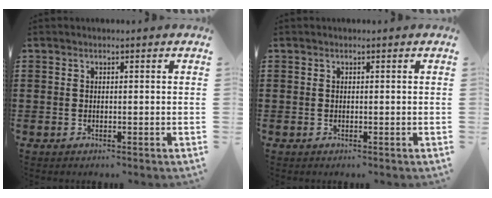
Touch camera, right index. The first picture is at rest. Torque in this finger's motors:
{"motor_torque": [-0.07, 0.03, 0.00, -0.01]}